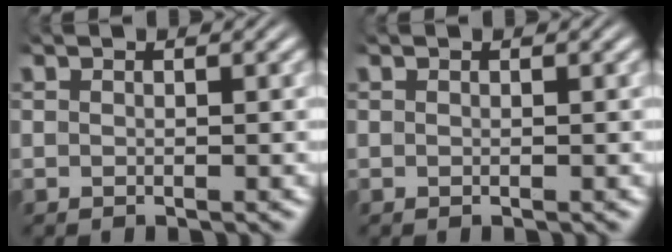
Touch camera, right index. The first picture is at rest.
{"total": 0.0}